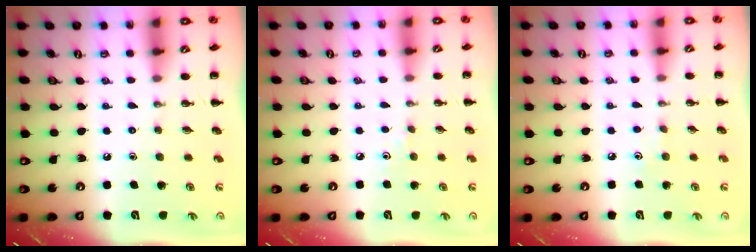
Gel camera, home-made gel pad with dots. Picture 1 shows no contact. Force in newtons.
{"total": 2.7, "press": 2.5, "slide": 0.9}
{"total": 3.9, "press": 3.7, "slide": 1.3}